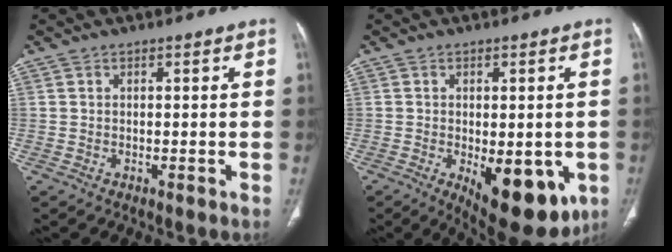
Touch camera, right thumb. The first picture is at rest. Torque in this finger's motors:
{"motor_torque": [1.12, 2.40, 0.05, 0.02, 0.42]}